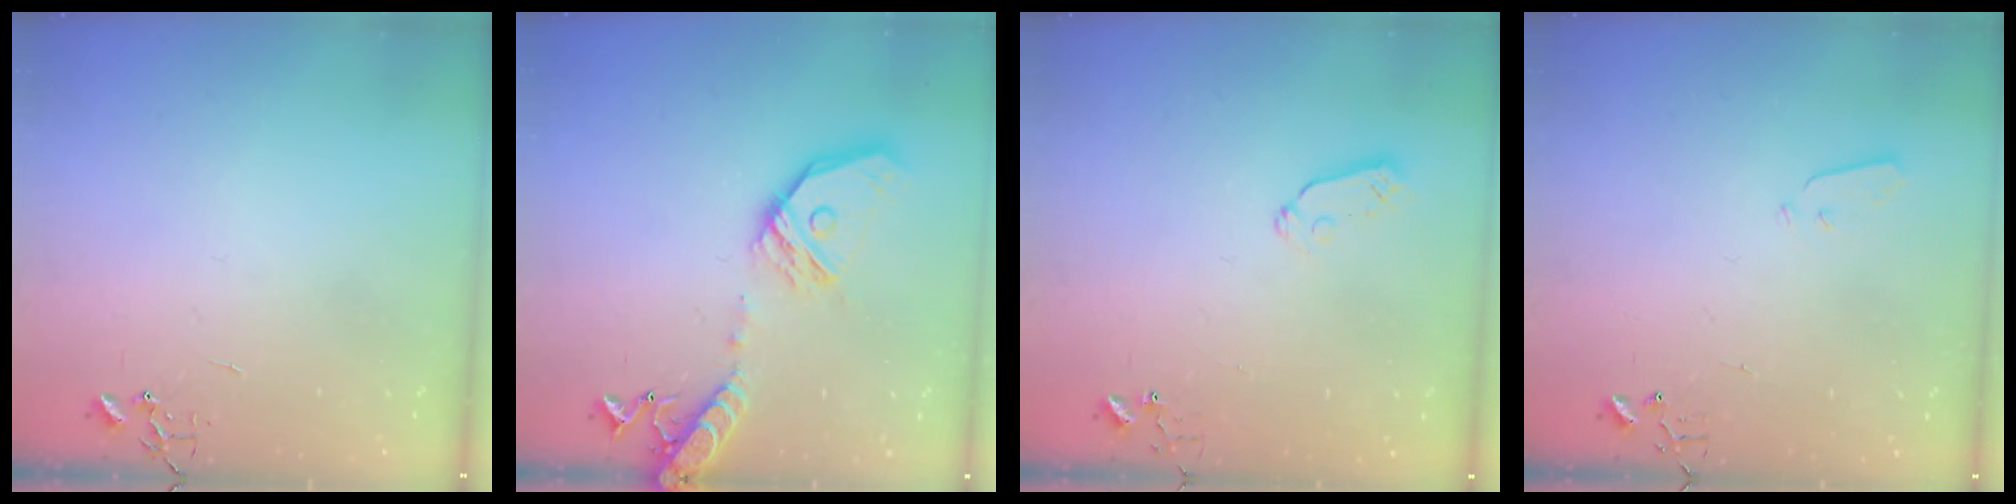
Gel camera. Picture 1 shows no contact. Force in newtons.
{"total": 18.2, "press": 17.9, "slide": 3.1}
{"total": 3.7, "press": 3.6, "slide": 0.5}
{"total": 3.0, "press": 2.9, "slide": 0.3}